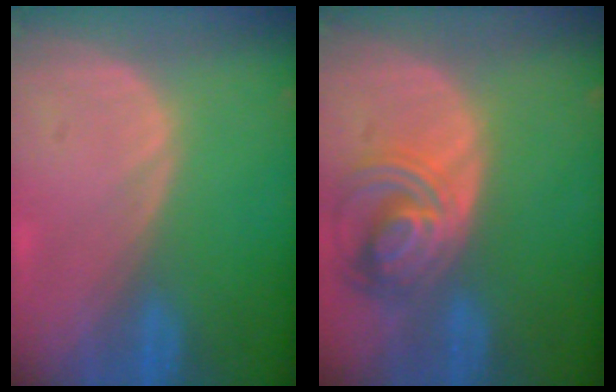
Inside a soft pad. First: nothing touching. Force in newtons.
{"total": 7.5, "press": 6.7, "slide": 3.5}